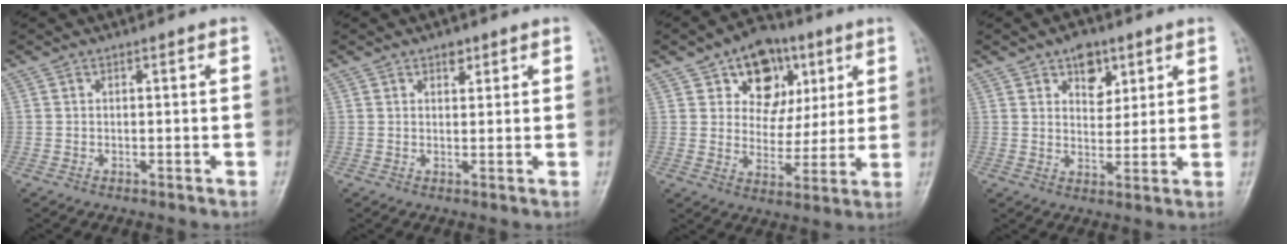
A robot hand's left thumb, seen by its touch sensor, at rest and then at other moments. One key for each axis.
{"total": 2.1, "fx": 1.3, "fy": 1.3, "fz": 1.1, "tx": -0.004, "ty": -0.006, "tz": 0.019}
{"total": 13.6, "fx": 6.2, "fy": 9.9, "fz": 7.0, "tx": -0.053, "ty": -0.020, "tz": 0.098}
{"total": 6.7, "fx": 3.6, "fy": 4.3, "fz": 3.6, "tx": -0.021, "ty": -0.018, "tz": 0.054}